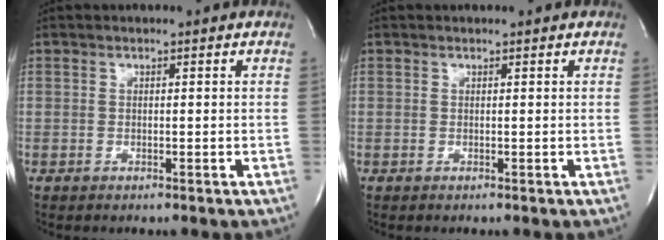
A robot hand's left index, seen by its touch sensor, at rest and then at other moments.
{"total": 1.1, "force": [1.1, 0.2, 0.1], "torque": [-0.011, 0.008, 0.011]}